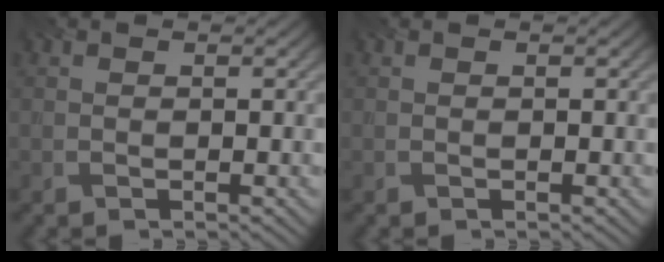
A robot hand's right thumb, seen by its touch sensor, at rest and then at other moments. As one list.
[{"total": 0.0}]